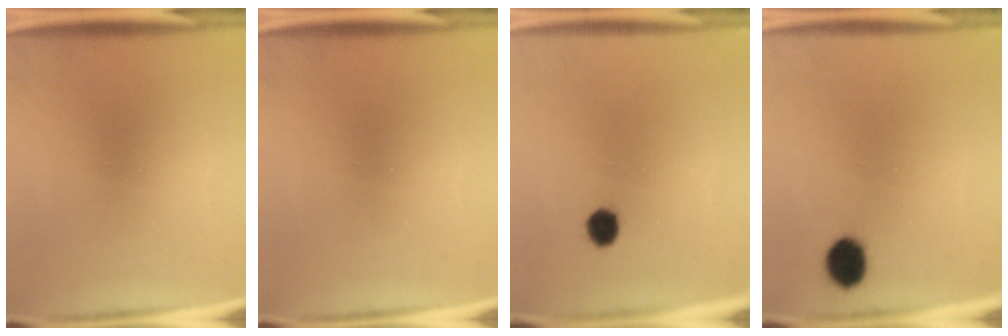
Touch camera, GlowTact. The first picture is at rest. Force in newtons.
{"total": 0.0}
{"total": 3.9}
{"total": 6.4}